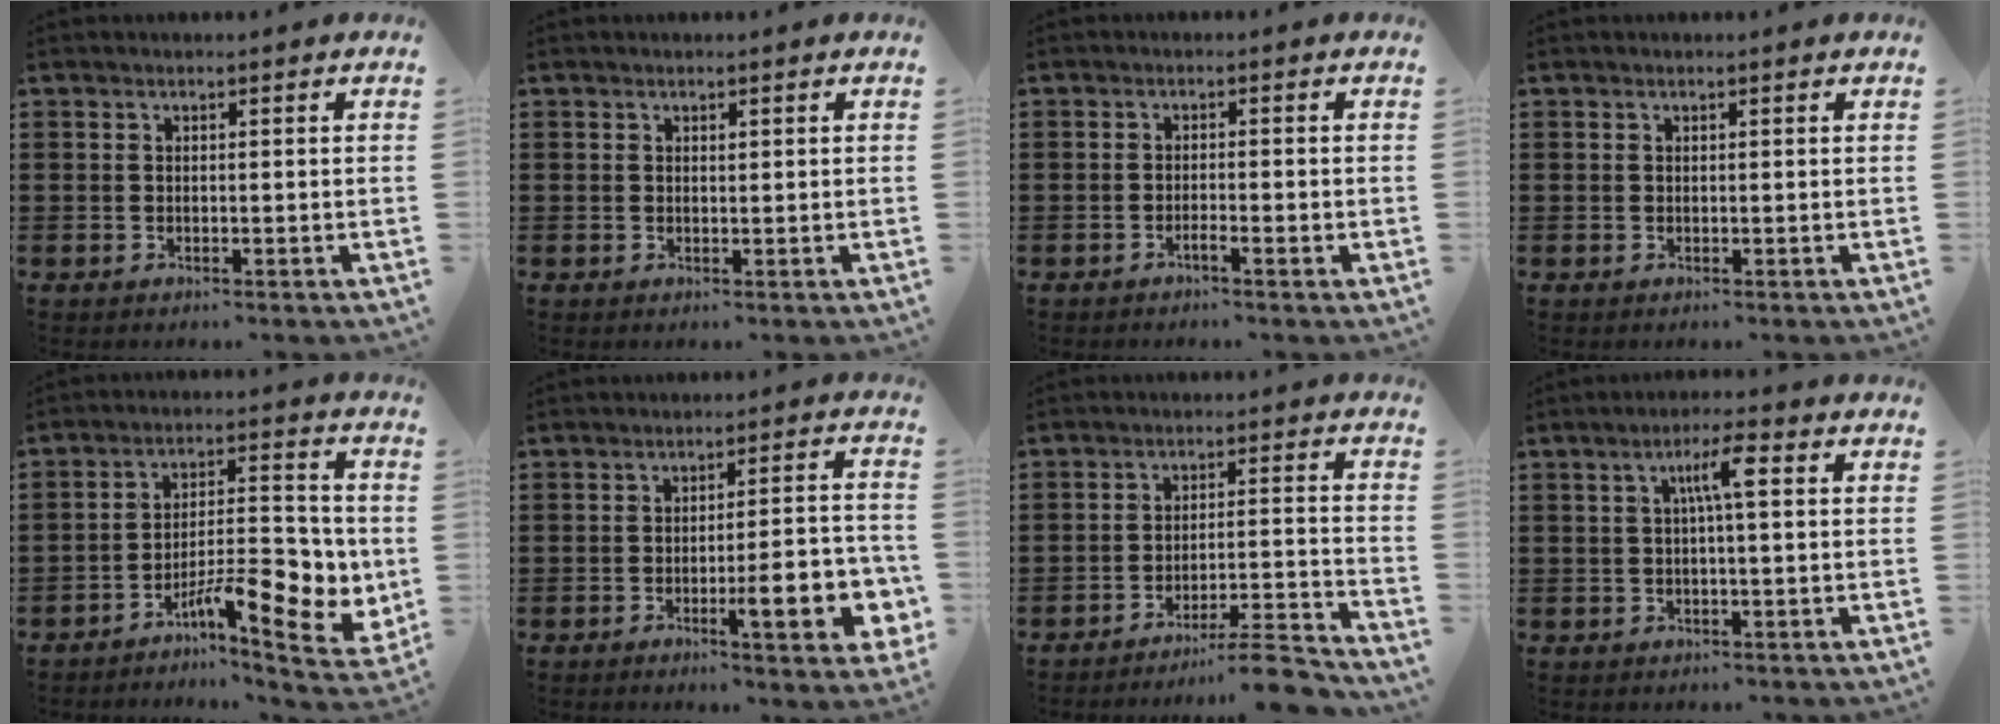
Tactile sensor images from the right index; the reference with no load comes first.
{"total": 0.5, "force": [0.2, 0.3, 0.3], "torque": [-0.007, 0.001, 0.005]}
{"total": 1.5, "force": [-1.0, 0.0, 1.1], "torque": [-0.026, -0.007, -0.021]}
{"total": 0.0}
{"total": 11.5, "force": [-4.9, 4.2, 9.5], "torque": [-0.119, 0.002, -0.085]}
{"total": 9.7, "force": [-3.2, 2.3, 8.9], "torque": [-0.123, -0.006, -0.050]}
{"total": 7.1, "force": [-6.4, -0.1, 3.0], "torque": [-0.045, -0.003, -0.123]}
{"total": 4.8, "force": [0.8, 0.6, 4.7], "torque": [-0.082, 0.004, 0.007]}